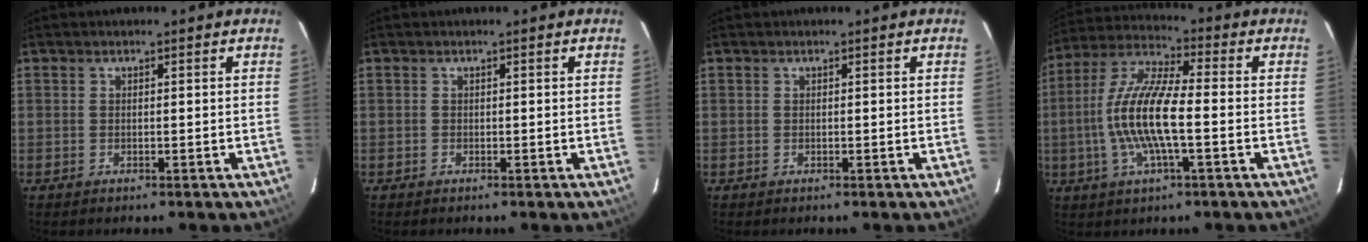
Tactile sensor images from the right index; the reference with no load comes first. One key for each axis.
{"total": 0.0}
{"total": 0.0}
{"total": 13.9, "fx": -2.2, "fy": 3.2, "fz": 13.3, "tx": -0.271, "ty": 0.003, "tz": -0.049}